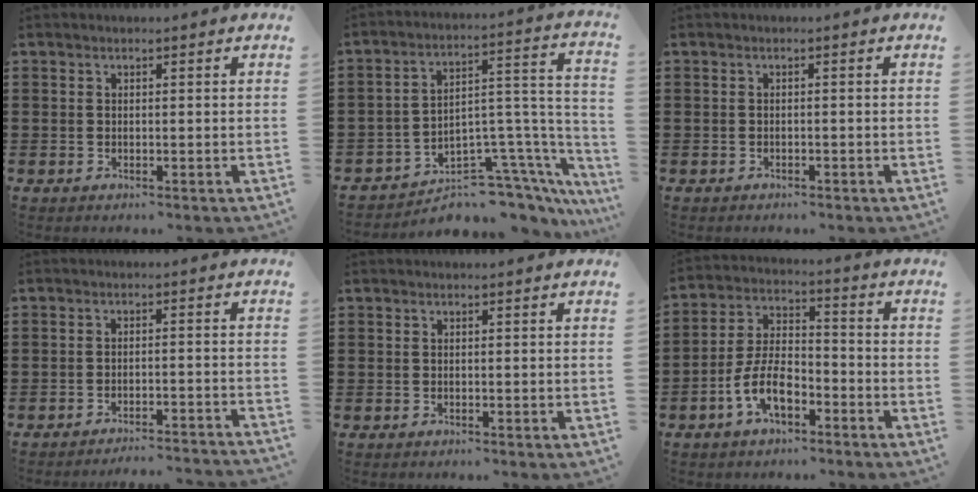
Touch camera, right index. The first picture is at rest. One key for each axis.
{"total": 8.4, "fx": -6.8, "fy": 4.1, "fz": 2.8, "tx": -0.038, "ty": 0.012, "tz": -0.118}
{"total": 0.8, "fx": -0.7, "fy": 0.3, "fz": 0.0, "tx": -0.002, "ty": 0.002, "tz": -0.016}
{"total": 2.9, "fx": -2.8, "fy": -0.3, "fz": 0.6, "tx": -0.013, "ty": -0.002, "tz": -0.059}
{"total": 0.0}
{"total": 8.3, "fx": -4.1, "fy": 4.0, "fz": 6.1, "tx": -0.142, "ty": 0.002, "tz": -0.081}